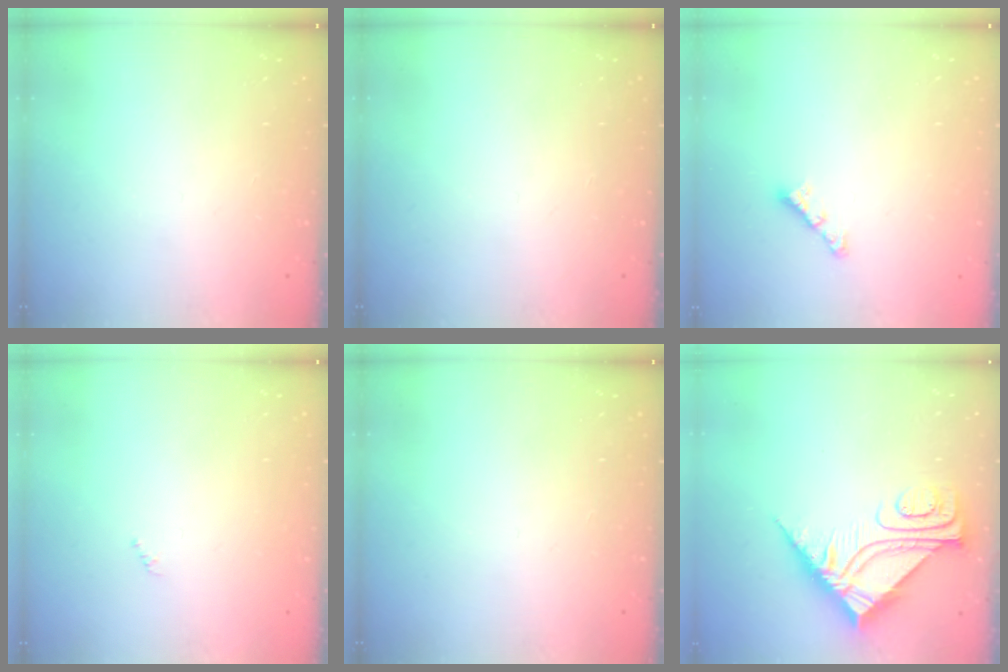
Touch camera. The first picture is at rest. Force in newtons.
{"total": 0.0}
{"total": 3.4, "press": 3.3, "slide": 0.6}
{"total": 0.0}
{"total": 0.0}
{"total": 10.0, "press": 9.9, "slide": 0.9}